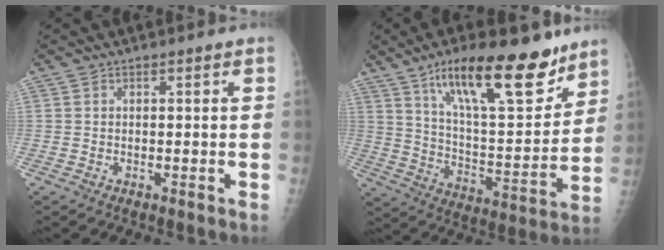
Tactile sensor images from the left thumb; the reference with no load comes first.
{"total": 23.0, "force": [14.8, 7.4, 16.1], "torque": [-0.223, -0.066, 0.248]}